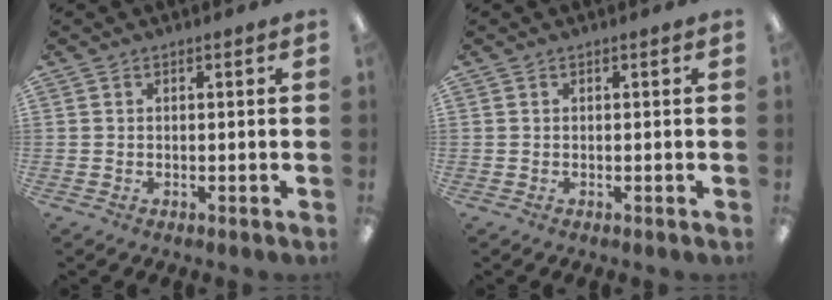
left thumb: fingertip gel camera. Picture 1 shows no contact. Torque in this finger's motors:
{"motor_torque": [-0.02, 0.02, 0.00, 0.00, 0.00]}